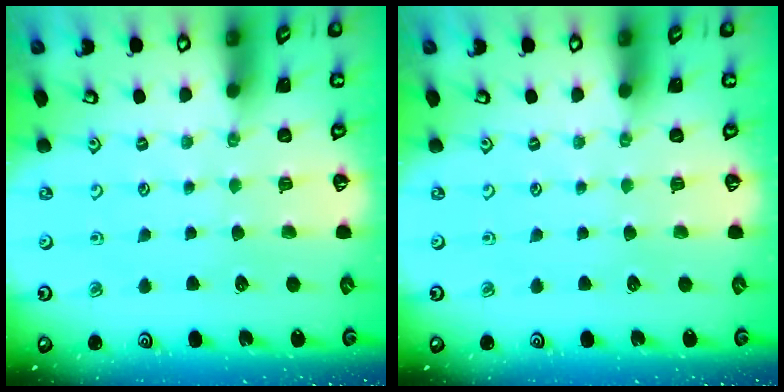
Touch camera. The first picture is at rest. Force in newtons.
{"total": 0.0}